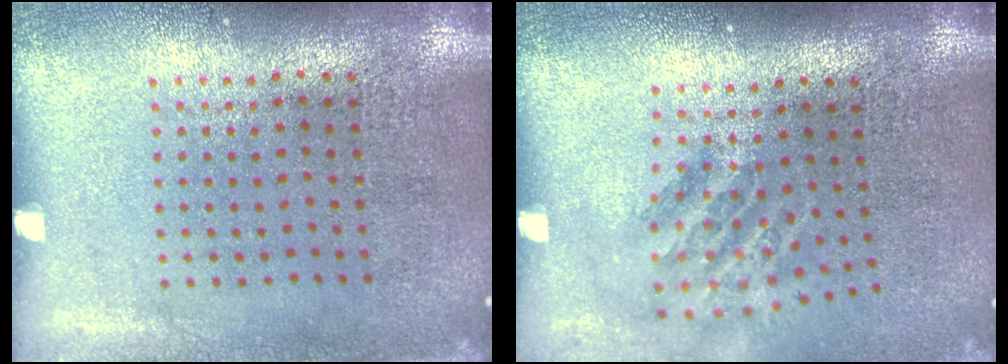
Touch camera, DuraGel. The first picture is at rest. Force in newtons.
{"total": 1.6, "press": 1.1, "slide": 1.1}